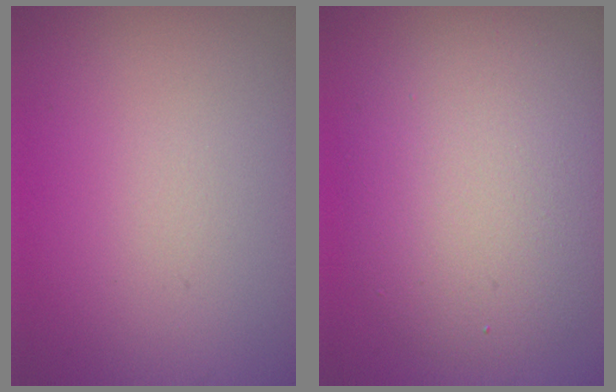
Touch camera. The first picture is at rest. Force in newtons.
{"total": 7.0, "press": 7.0, "slide": 0.3}